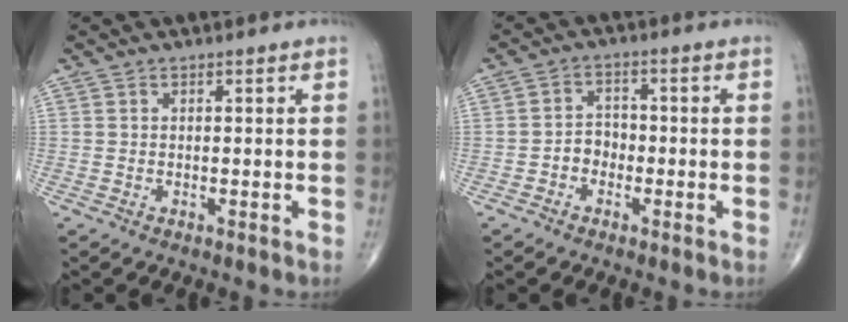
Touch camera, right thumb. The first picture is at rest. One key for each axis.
{"total": 3.4, "fx": -1.4, "fy": 2.8, "fz": 1.5, "tx": -0.008, "ty": 0.019, "tz": -0.033}